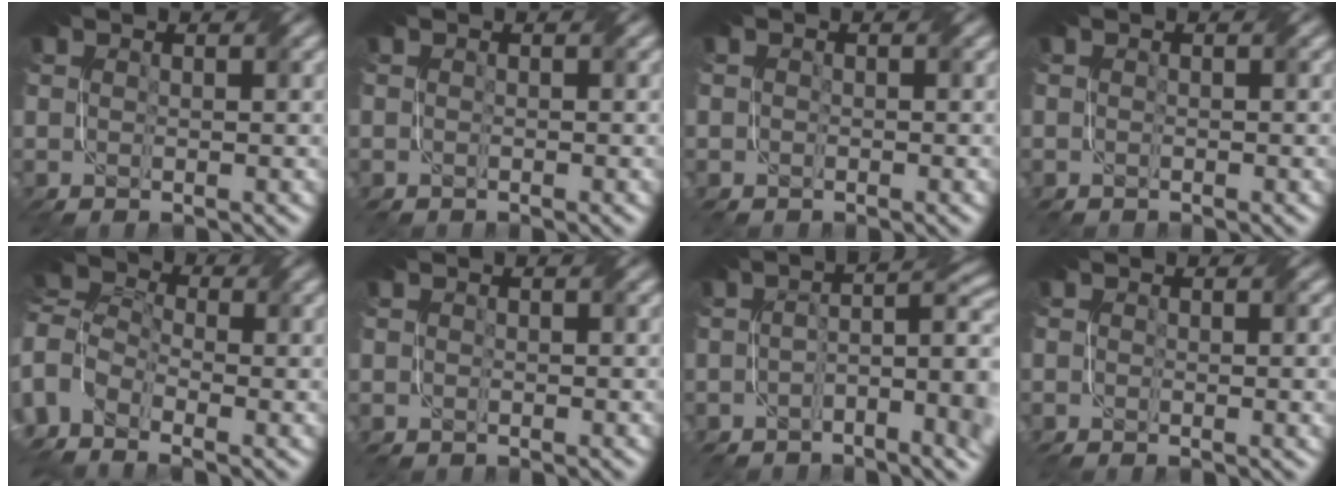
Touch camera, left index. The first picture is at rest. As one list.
[{"total": 1.0, "force": [-0.6, -0.3, -0.6], "torque": [0.011, 0.001, -0.003]}, {"total": 1.6, "force": [-1.1, 0.2, -1.0], "torque": [0.022, -0.007, -0.002]}, {"total": 1.8, "force": [-1.4, -0.4, -1.0], "torque": [0.018, -0.004, -0.006]}, {"total": 6.1, "force": [-3.3, 3.8, 3.5], "torque": [-0.084, 0.003, -0.056]}, {"total": 1.8, "force": [-1.4, -0.1, -1.1], "torque": [0.020, -0.005, -0.004]}, {"total": 6.5, "force": [-3.1, 1.8, 5.5], "torque": [-0.071, 0.006, -0.036]}, {"total": 2.0, "force": [-1.4, 0.6, 1.3], "torque": [0.004, 0.003, -0.010]}]